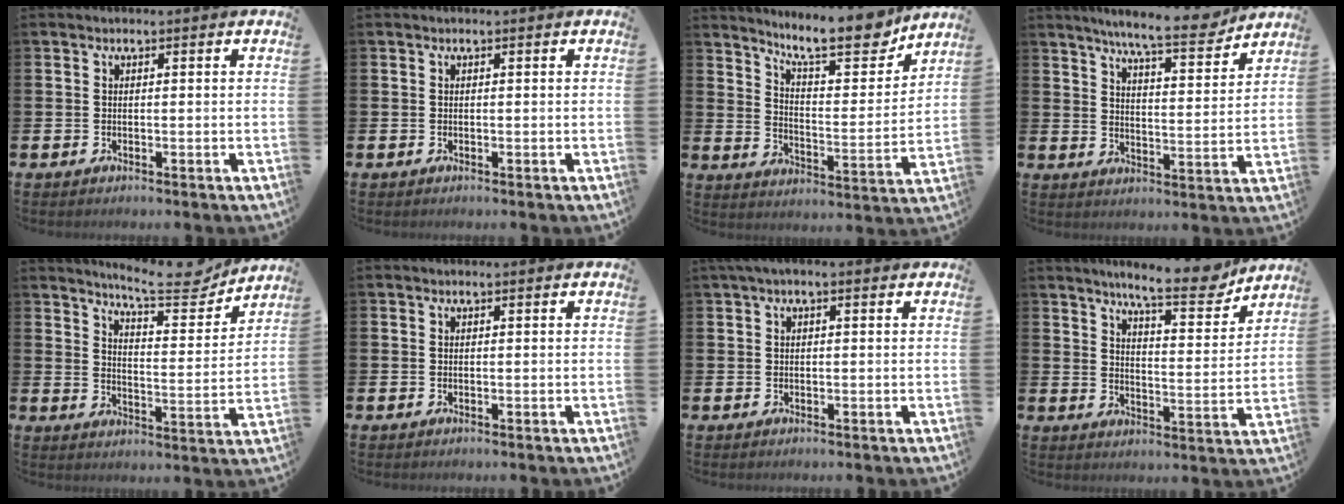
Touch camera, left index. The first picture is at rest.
{"total": 0.0}
{"total": 12.4, "force": [10.7, 2.7, 5.7], "torque": [-0.107, -0.063, 0.184]}
{"total": 8.8, "force": [8.0, 0.6, 3.7], "torque": [-0.075, -0.049, 0.138]}
{"total": 8.8, "force": [8.2, 1.2, 2.9], "torque": [-0.065, -0.056, 0.143]}
{"total": 0.0}
{"total": 1.2, "force": [0.5, 0.3, 1.1], "torque": [-0.021, 0.004, 0.008]}
{"total": 9.7, "force": [8.7, 1.4, 4.2], "torque": [-0.078, -0.047, 0.151]}